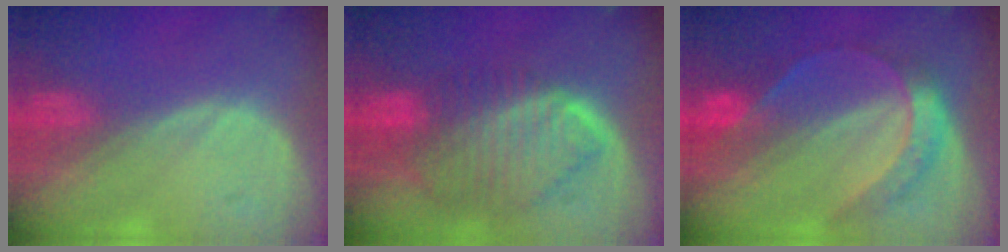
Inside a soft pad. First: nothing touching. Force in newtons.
{"total": 10.1, "press": 8.6, "slide": 5.2}
{"total": 7.1, "press": 6.0, "slide": 3.9}